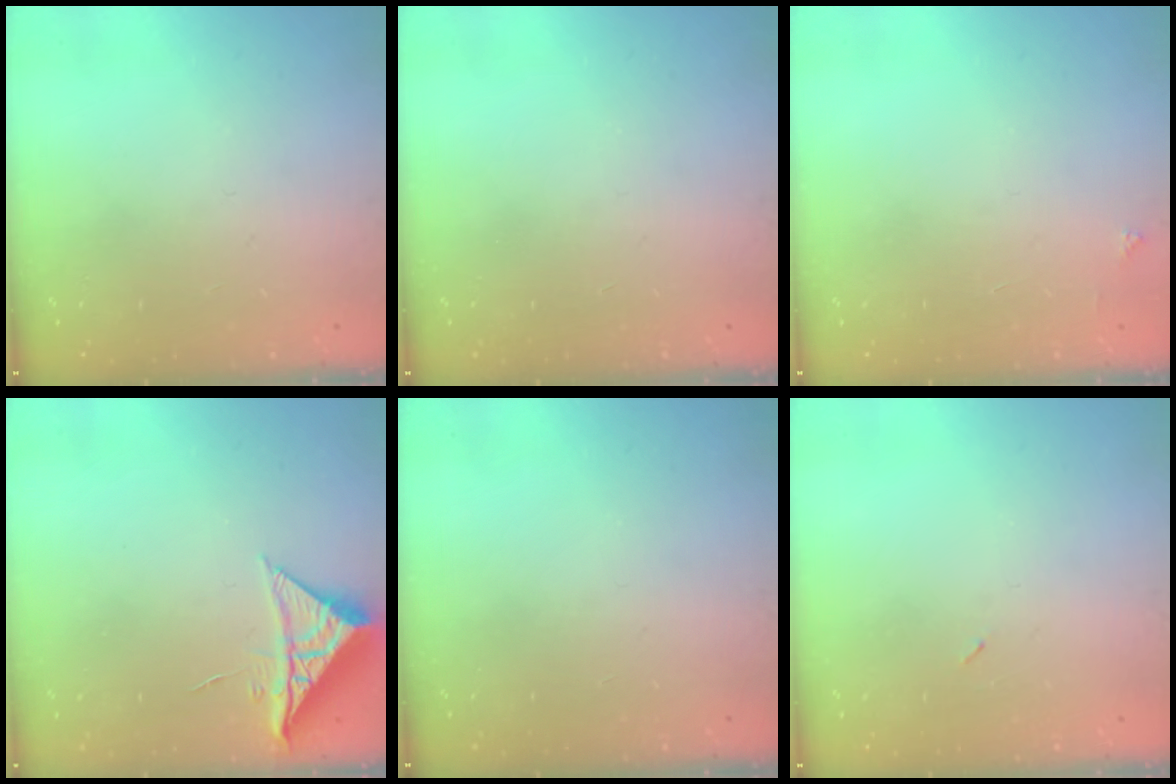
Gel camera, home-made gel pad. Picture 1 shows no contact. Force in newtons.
{"total": 0.0}
{"total": 2.0, "press": 2.0, "slide": 0.3}
{"total": 8.6, "press": 8.6, "slide": 0.2}
{"total": 0.0}
{"total": 2.2, "press": 2.1, "slide": 0.9}